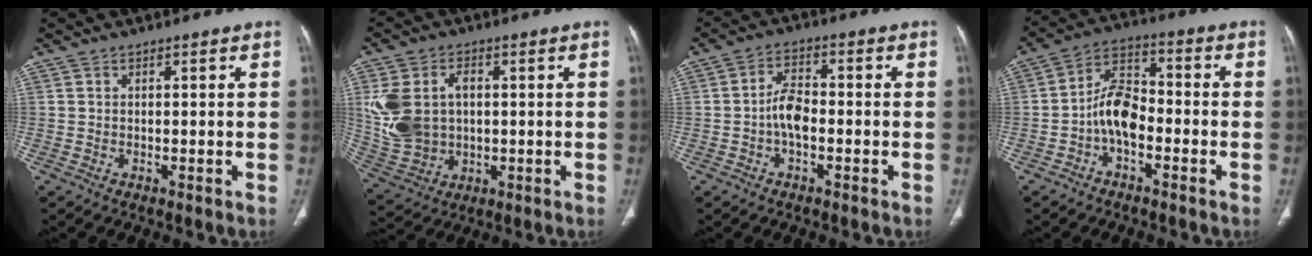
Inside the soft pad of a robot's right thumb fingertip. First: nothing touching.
{"total": 13.7, "force": [1.4, 10.2, 9.0], "torque": [-0.173, 0.010, 0.043]}
{"total": 5.2, "force": [-1.4, 2.8, 4.2], "torque": [-0.072, 0.019, -0.031]}
{"total": 8.7, "force": [-2.7, 5.0, 6.6], "torque": [-0.108, 0.038, -0.059]}